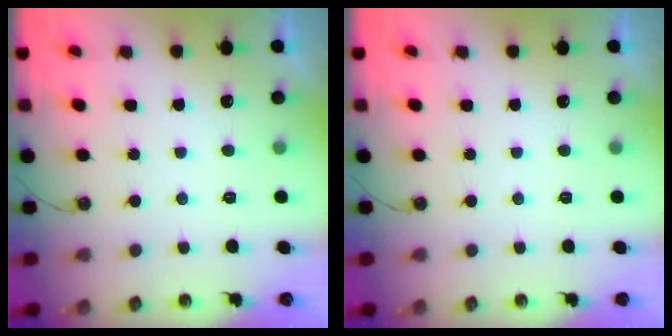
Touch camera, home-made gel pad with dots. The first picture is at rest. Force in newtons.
{"total": 0.0}